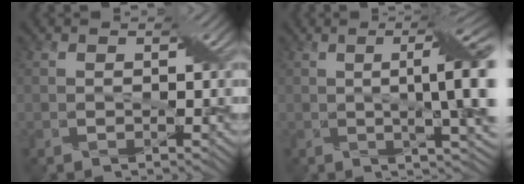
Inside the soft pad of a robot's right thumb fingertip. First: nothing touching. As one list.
[{"total": 10.5, "force": [0.7, 2.5, 10.2], "torque": [-0.138, 0.015, 0.012]}]